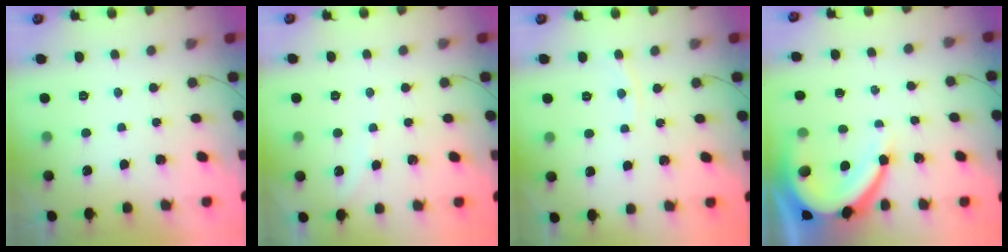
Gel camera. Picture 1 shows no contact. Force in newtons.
{"total": 2.4, "press": 2.4, "slide": 0.4}
{"total": 3.2, "press": 3.2, "slide": 0.4}
{"total": 10.2, "press": 10.1, "slide": 1.1}